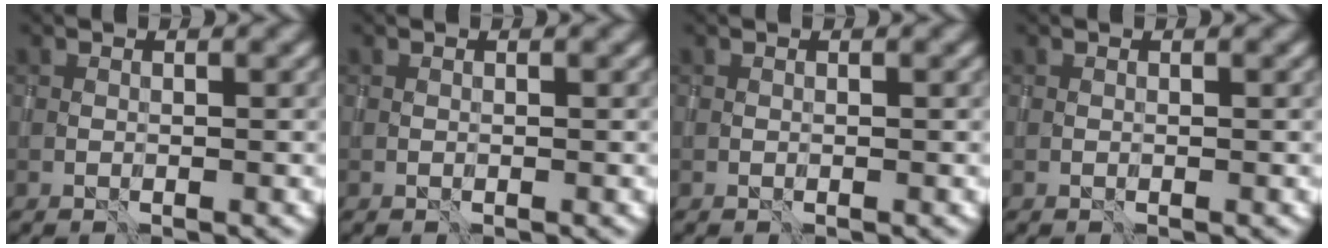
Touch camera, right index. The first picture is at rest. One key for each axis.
{"total": 0.0}
{"total": 0.0}
{"total": 0.0}